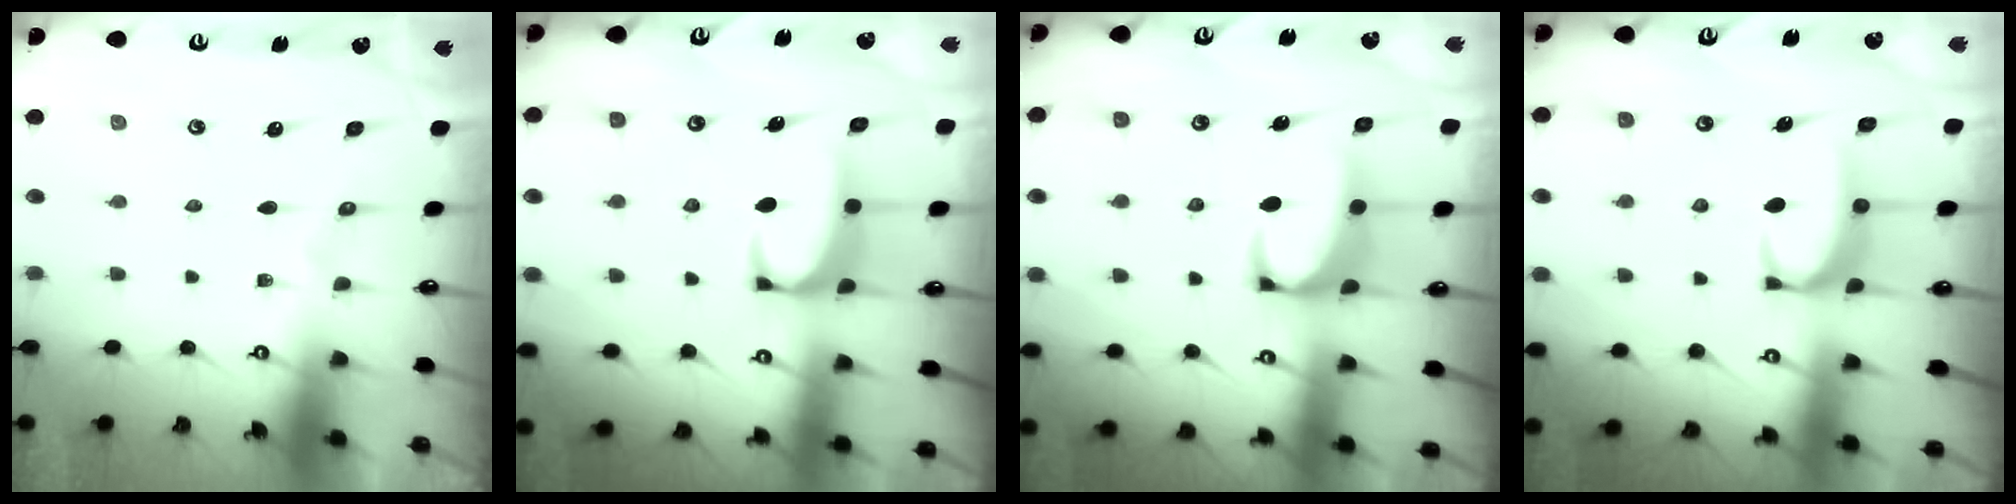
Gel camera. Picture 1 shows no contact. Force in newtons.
{"total": 1.9, "press": 1.9, "slide": 0.3}
{"total": 2.5, "press": 2.3, "slide": 1.0}
{"total": 2.8, "press": 2.7, "slide": 0.4}